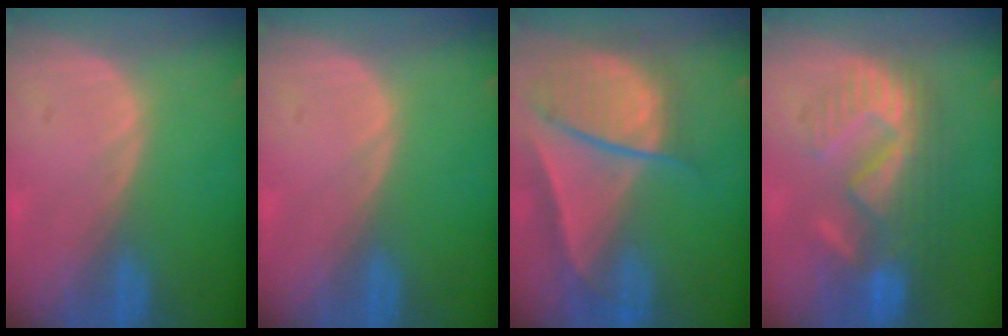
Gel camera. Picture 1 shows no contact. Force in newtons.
{"total": 0.0}
{"total": 9.3, "press": 8.1, "slide": 4.7}
{"total": 10.5, "press": 9.6, "slide": 4.1}